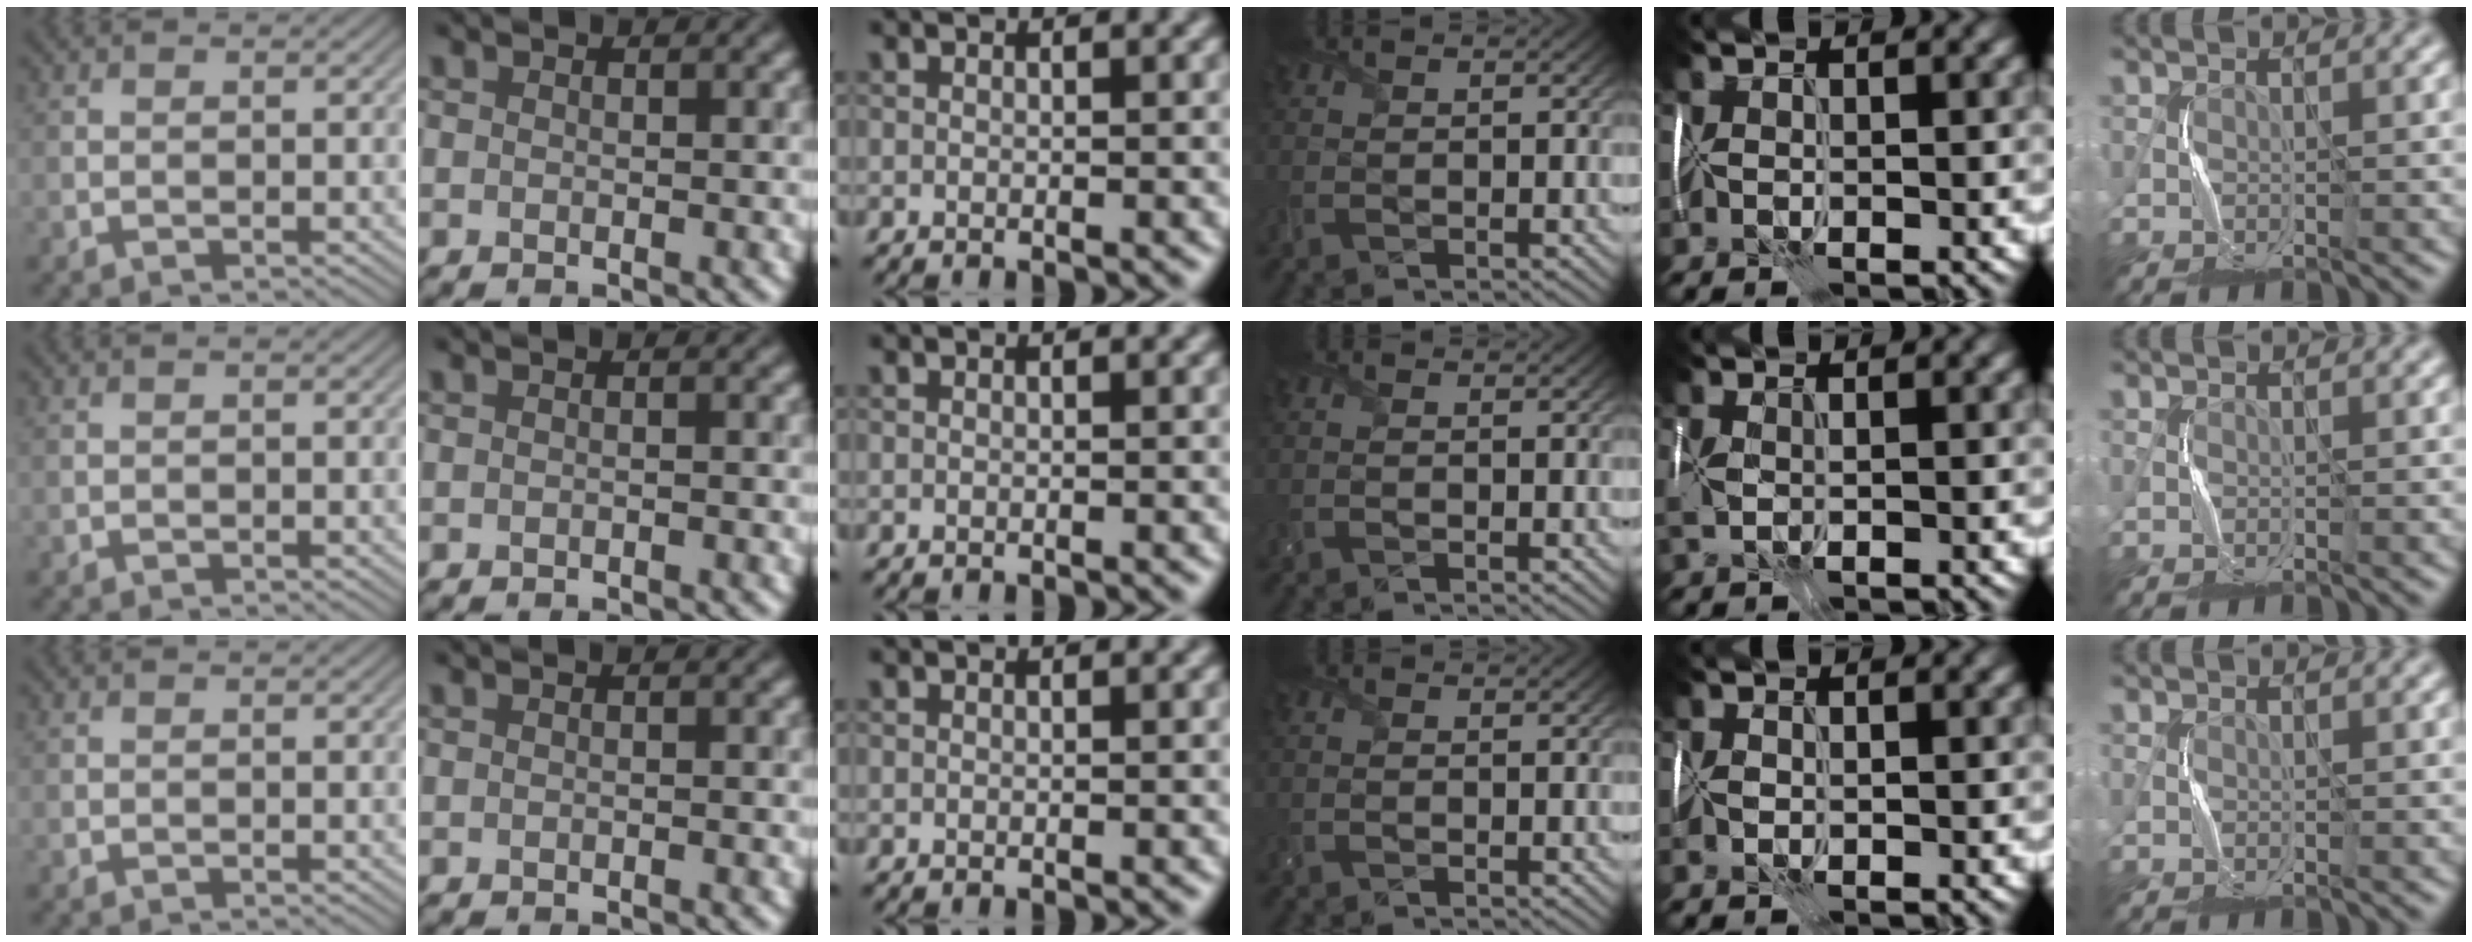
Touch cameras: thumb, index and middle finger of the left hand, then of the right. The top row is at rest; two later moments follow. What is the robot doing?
{"motion": "wrap", "object": "cellophane"}